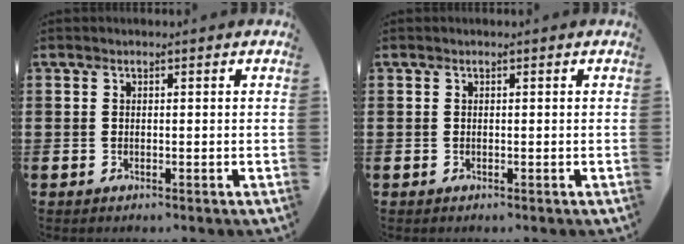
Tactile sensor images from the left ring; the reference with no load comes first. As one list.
[{"total": 0.0}]